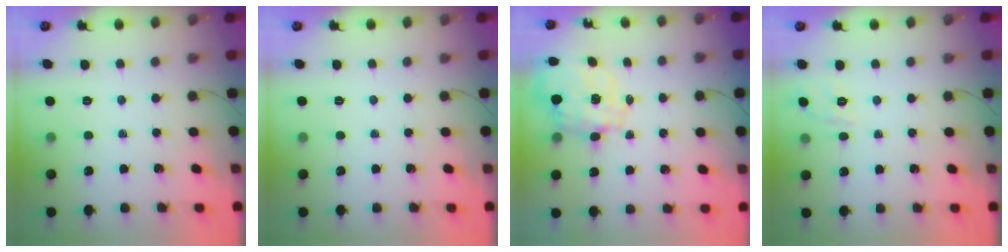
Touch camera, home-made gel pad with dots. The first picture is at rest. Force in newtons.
{"total": 0.0}
{"total": 10.0, "press": 9.9, "slide": 1.3}
{"total": 1.7, "press": 0.3, "slide": 1.6}